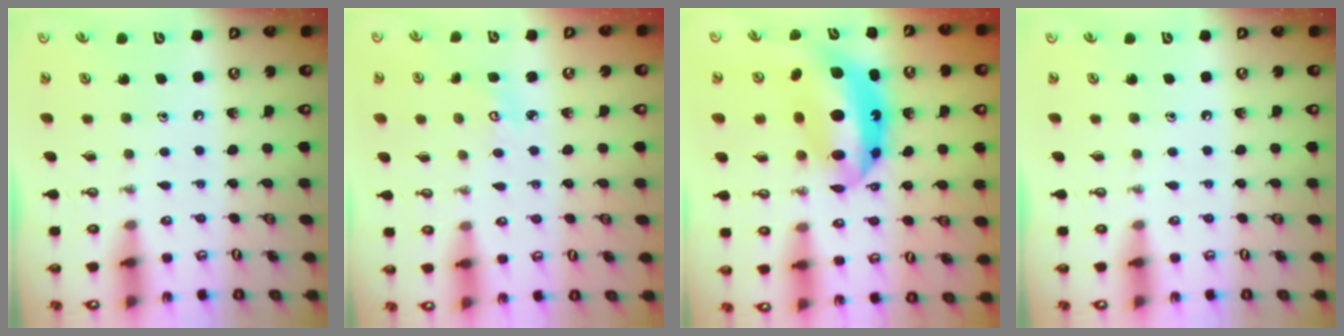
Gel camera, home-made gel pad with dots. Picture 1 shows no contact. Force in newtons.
{"total": 3.8, "press": 3.8, "slide": 0.5}
{"total": 15.1, "press": 15.0, "slide": 2.0}
{"total": 0.0}